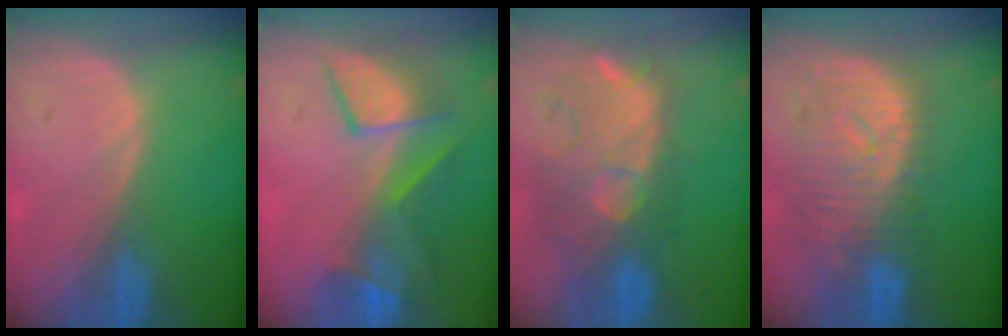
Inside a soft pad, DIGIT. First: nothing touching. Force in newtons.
{"total": 7.6, "press": 7.5, "slide": 1.1}
{"total": 11.3, "press": 10.5, "slide": 4.2}
{"total": 10.9, "press": 9.7, "slide": 4.8}